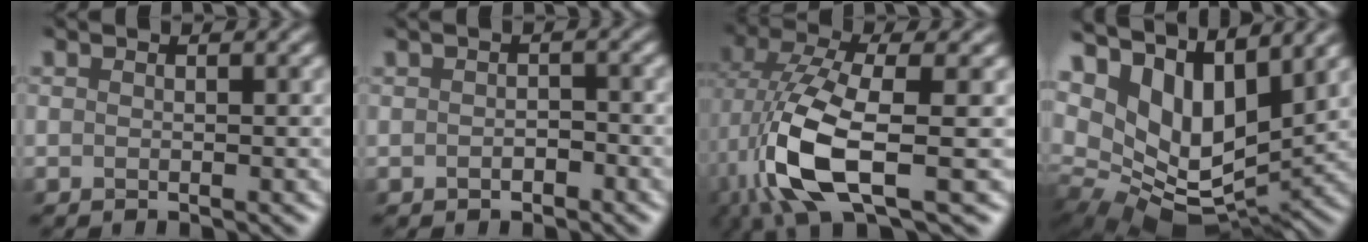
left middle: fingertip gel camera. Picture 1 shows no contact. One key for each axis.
{"total": 0.8, "fx": -0.7, "fy": 0.3, "fz": 0.3, "tx": -0.013, "ty": -0.004, "tz": -0.012}
{"total": 8.8, "fx": -1.5, "fy": 3.0, "fz": 8.1, "tx": -0.193, "ty": -0.003, "tz": -0.034}
{"total": 9.2, "fx": 5.4, "fy": 4.6, "fz": 5.9, "tx": -0.113, "ty": 0.003, "tz": 0.102}